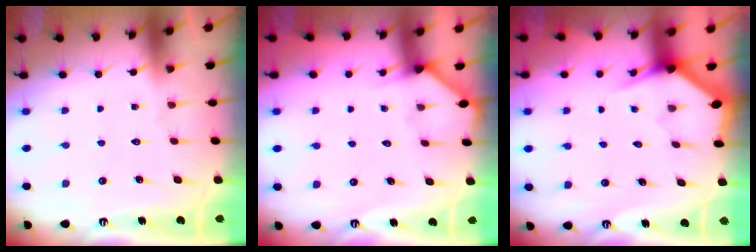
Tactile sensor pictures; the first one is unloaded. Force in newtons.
{"total": 1.4, "press": 1.4, "slide": 0.1}
{"total": 3.1, "press": 3.1, "slide": 0.1}